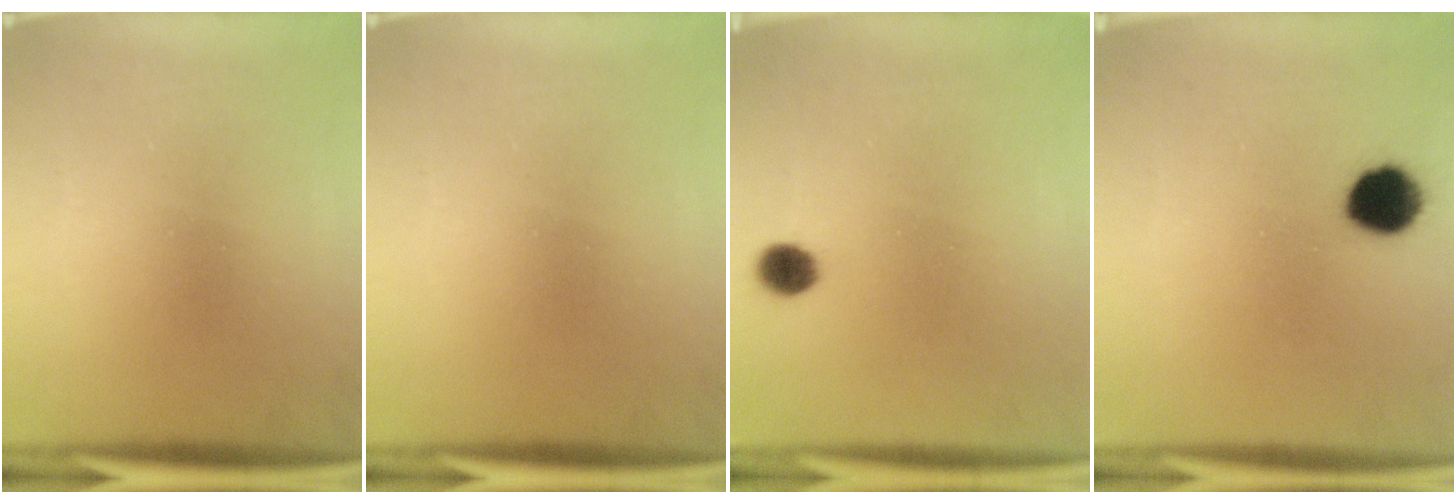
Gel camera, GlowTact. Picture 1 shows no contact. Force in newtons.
{"total": 0.0}
{"total": 3.1}
{"total": 8.0}